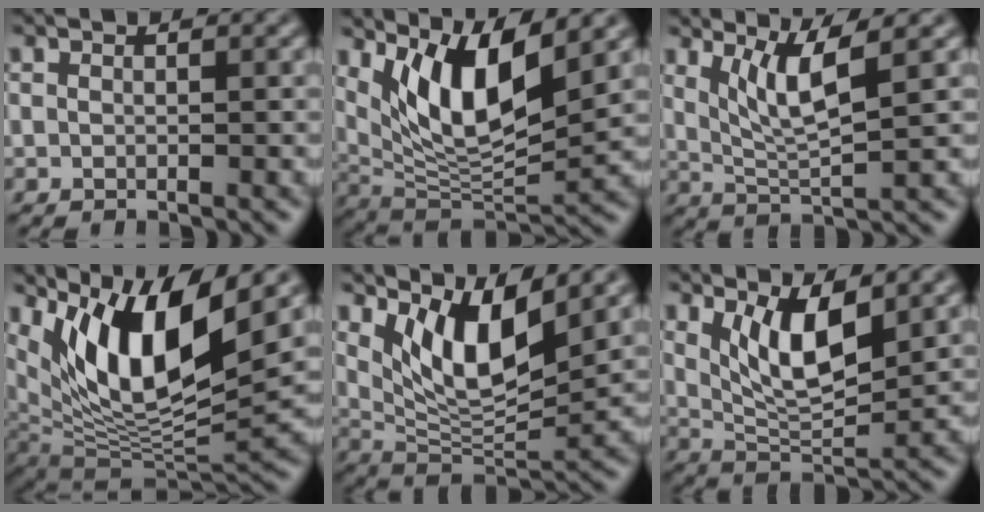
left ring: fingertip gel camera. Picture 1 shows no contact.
{"total": 8.4, "force": [3.9, 2.7, 6.9], "torque": [-0.124, -0.020, 0.078]}
{"total": 4.5, "force": [2.0, 0.8, 3.9], "torque": [-0.079, -0.008, 0.044]}
{"total": 11.3, "force": [5.8, 3.7, 9.0], "torque": [-0.158, -0.008, 0.114]}
{"total": 7.2, "force": [3.7, 2.4, 5.7], "torque": [-0.105, -0.019, 0.072]}
{"total": 5.7, "force": [2.3, 2.0, 4.8], "torque": [-0.095, -0.014, 0.048]}